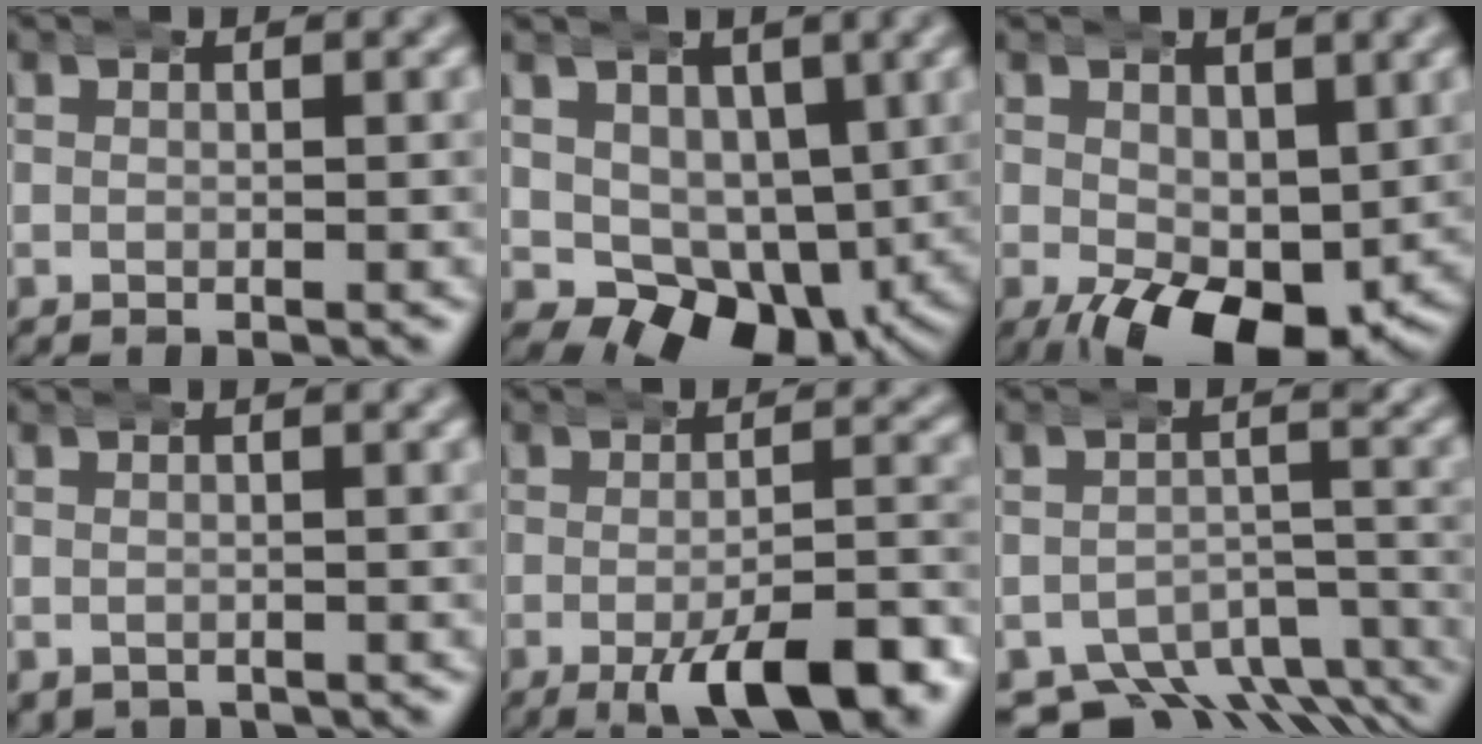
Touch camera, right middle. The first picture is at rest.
{"total": 7.4, "force": [-1.4, 5.5, 4.7], "torque": [-0.099, -0.050, -0.002]}
{"total": 7.8, "force": [-2.6, 4.1, 6.0], "torque": [-0.106, -0.050, -0.016]}
{"total": 1.2, "force": [-0.6, 1.0, 0.3], "torque": [-0.018, -0.013, -0.001]}
{"total": 8.3, "force": [-4.5, 2.7, 6.4], "torque": [-0.087, -0.019, -0.063]}
{"total": 9.0, "force": [-6.8, 4.4, 3.9], "torque": [-0.046, -0.028, -0.104]}